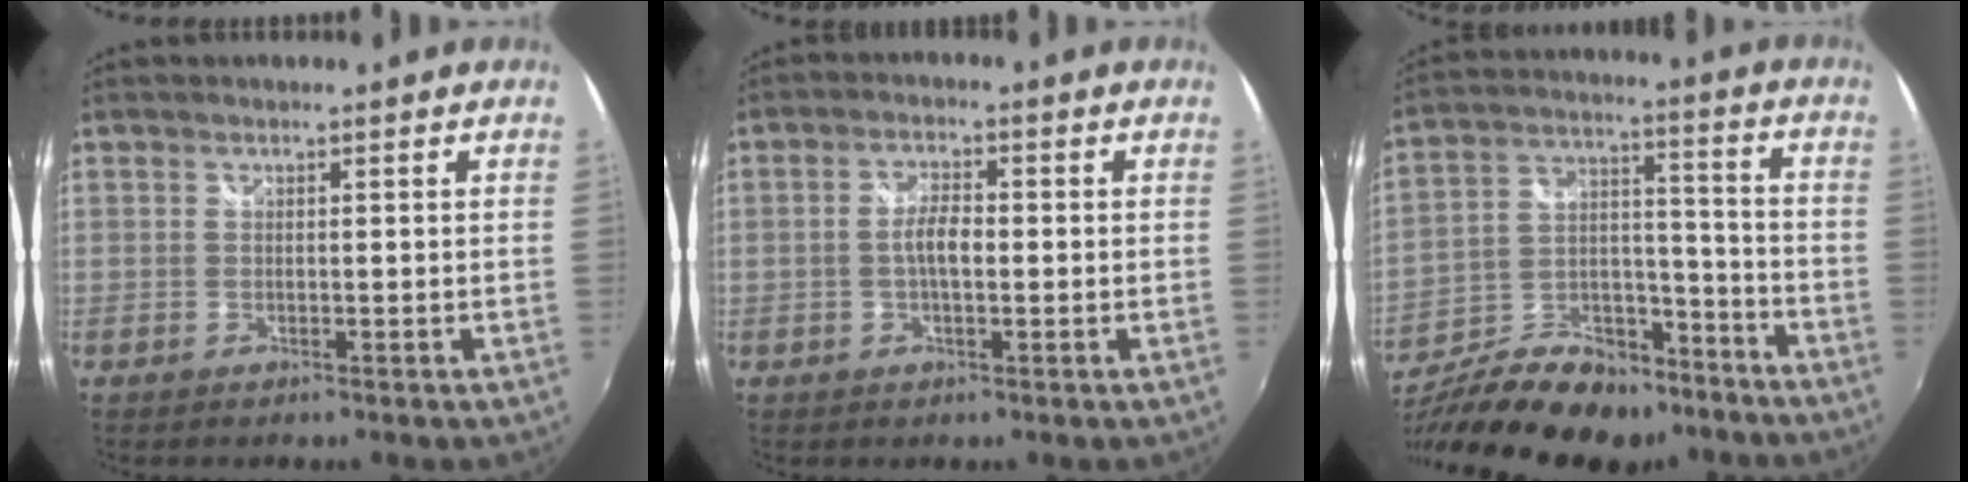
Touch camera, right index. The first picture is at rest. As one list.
[{"total": 4.0, "force": [-0.5, 1.6, 3.7], "torque": [-0.072, 0.007, -0.010]}, {"total": 25.5, "force": [-18.8, 12.1, 12.3], "torque": [-0.253, 0.020, -0.286]}]